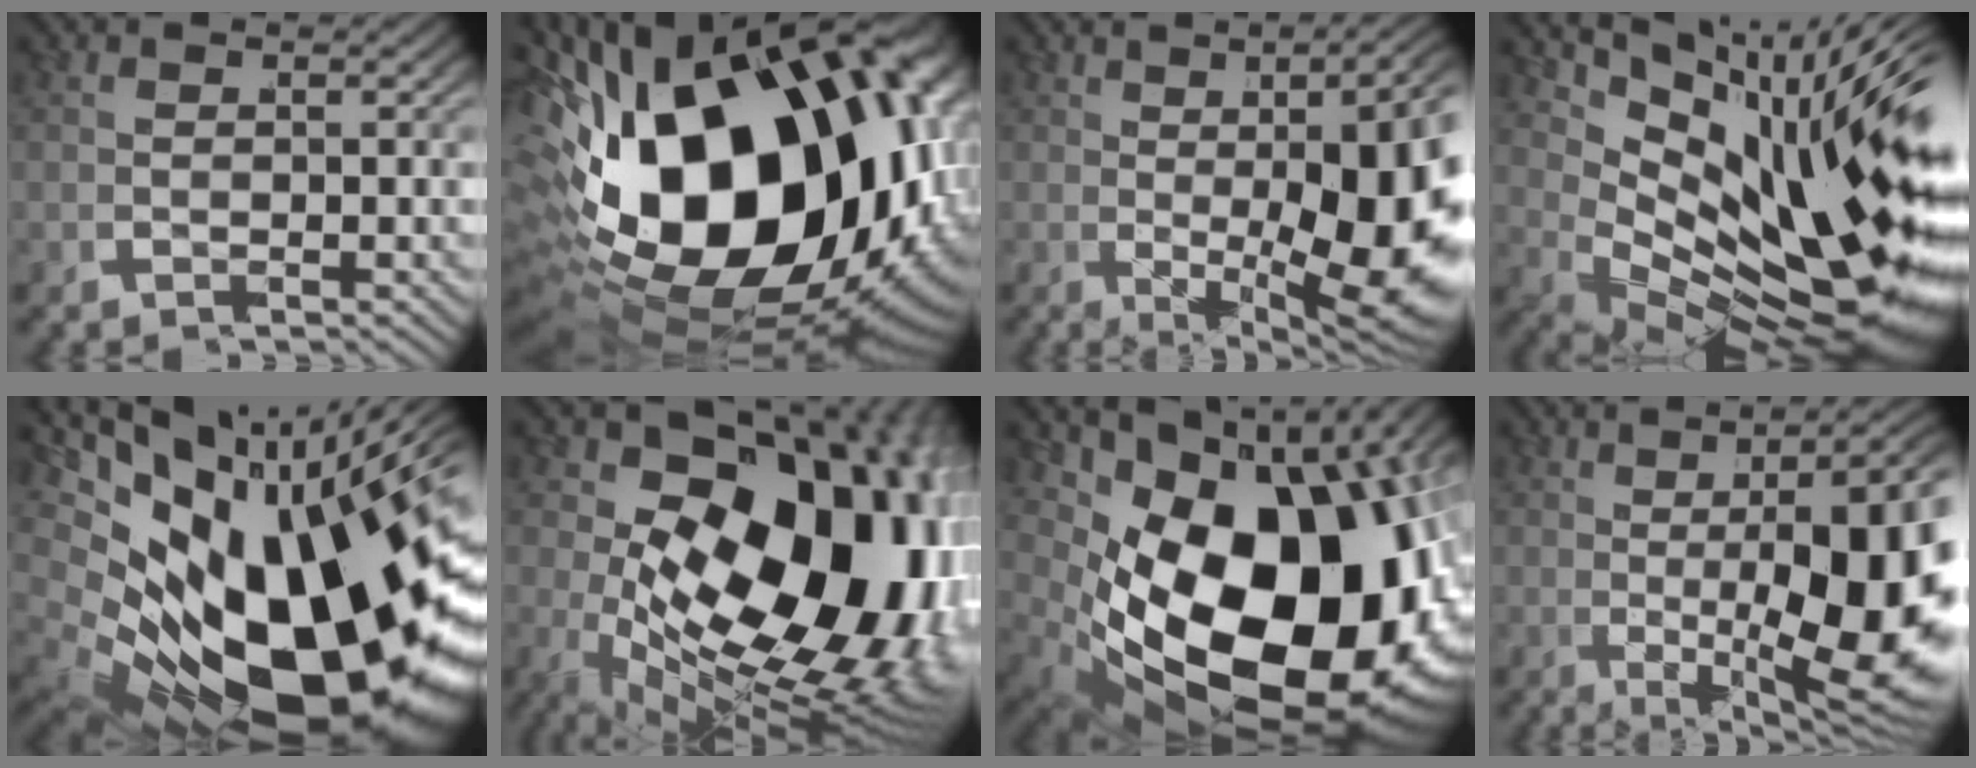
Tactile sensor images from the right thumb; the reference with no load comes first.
{"total": 34.5, "force": [-1.6, 20.8, 27.4], "torque": [-0.454, -0.064, 0.014]}
{"total": 14.7, "force": [0.2, 6.7, 13.0], "torque": [-0.167, -0.018, 0.023]}
{"total": 15.9, "force": [0.0, 7.8, 13.9], "torque": [-0.207, -0.030, 0.028]}
{"total": 24.0, "force": [-1.9, 14.2, 19.3], "torque": [-0.334, -0.065, 0.010]}
{"total": 29.1, "force": [-1.1, 18.1, 22.7], "torque": [-0.360, -0.071, 0.025]}
{"total": 29.3, "force": [-2.5, 18.3, 22.7], "torque": [-0.387, -0.079, 0.014]}
{"total": 16.3, "force": [0.1, 7.2, 14.7], "torque": [-0.193, -0.017, 0.020]}